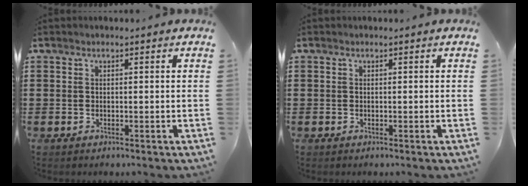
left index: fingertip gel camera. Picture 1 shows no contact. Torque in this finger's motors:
{"motor_torque": [0.00, 0.00, 0.00, 0.01]}